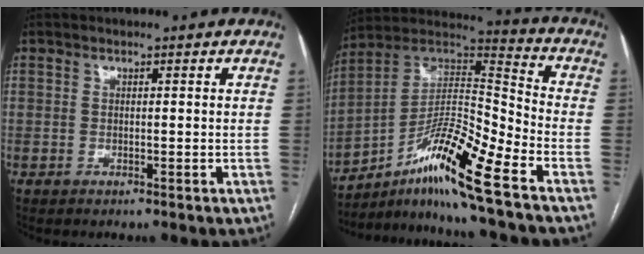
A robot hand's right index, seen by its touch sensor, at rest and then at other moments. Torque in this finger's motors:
{"motor_torque": [1.17, -0.97, 0.32, 0.07]}